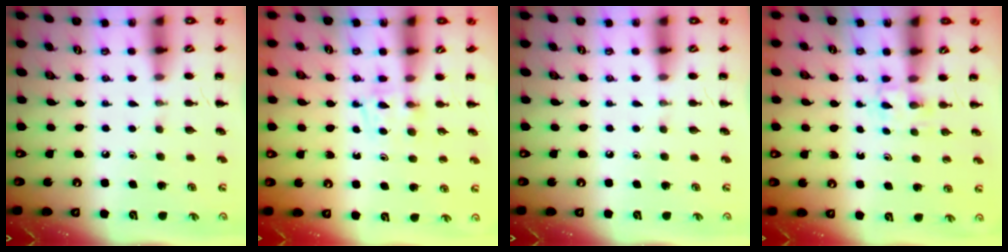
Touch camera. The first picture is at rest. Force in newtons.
{"total": 5.1, "press": 4.9, "slide": 1.4}
{"total": 0.0}
{"total": 2.3, "press": 2.1, "slide": 0.9}